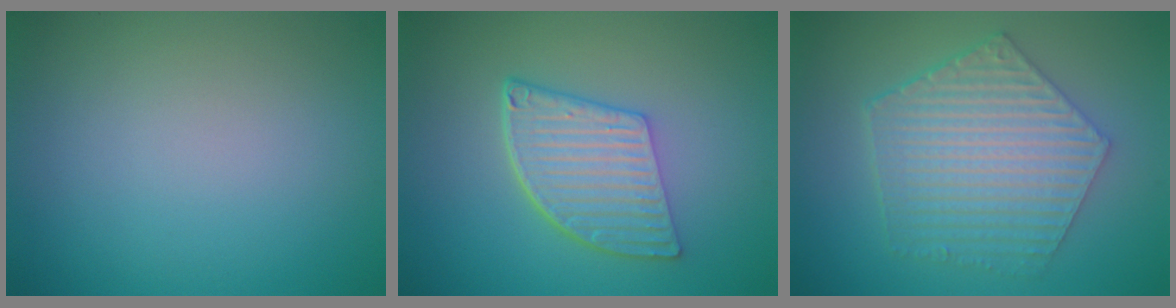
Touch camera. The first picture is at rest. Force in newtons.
{"total": 5.8, "press": 4.3, "slide": 3.9}
{"total": 6.2, "press": 4.8, "slide": 4.0}